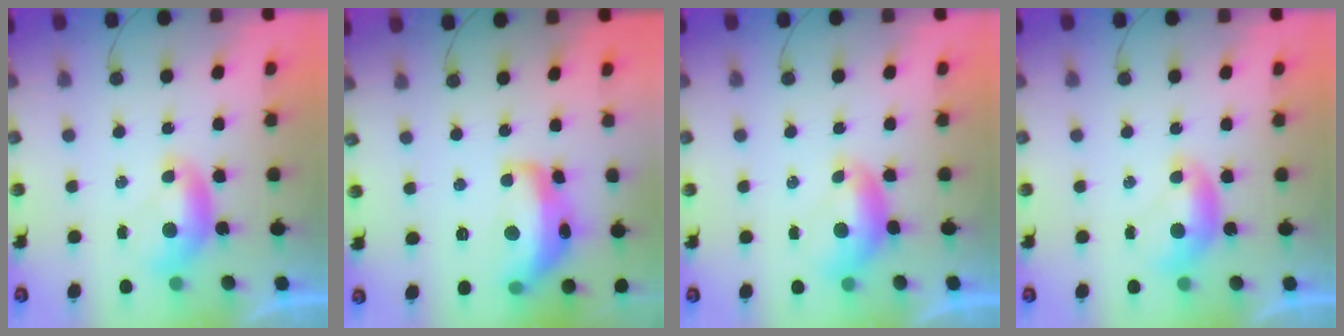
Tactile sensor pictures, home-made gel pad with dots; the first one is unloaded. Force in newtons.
{"total": 10.1, "press": 10.1, "slide": 0.9}
{"total": 0.7, "press": 0.3, "slide": 0.6}
{"total": 0.0}